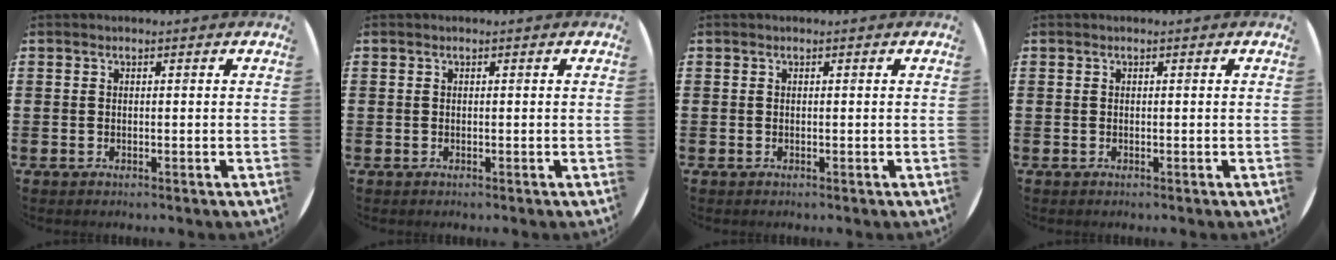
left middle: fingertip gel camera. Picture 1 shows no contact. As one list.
[{"total": 0.0}, {"total": 0.0}, {"total": 0.0}]